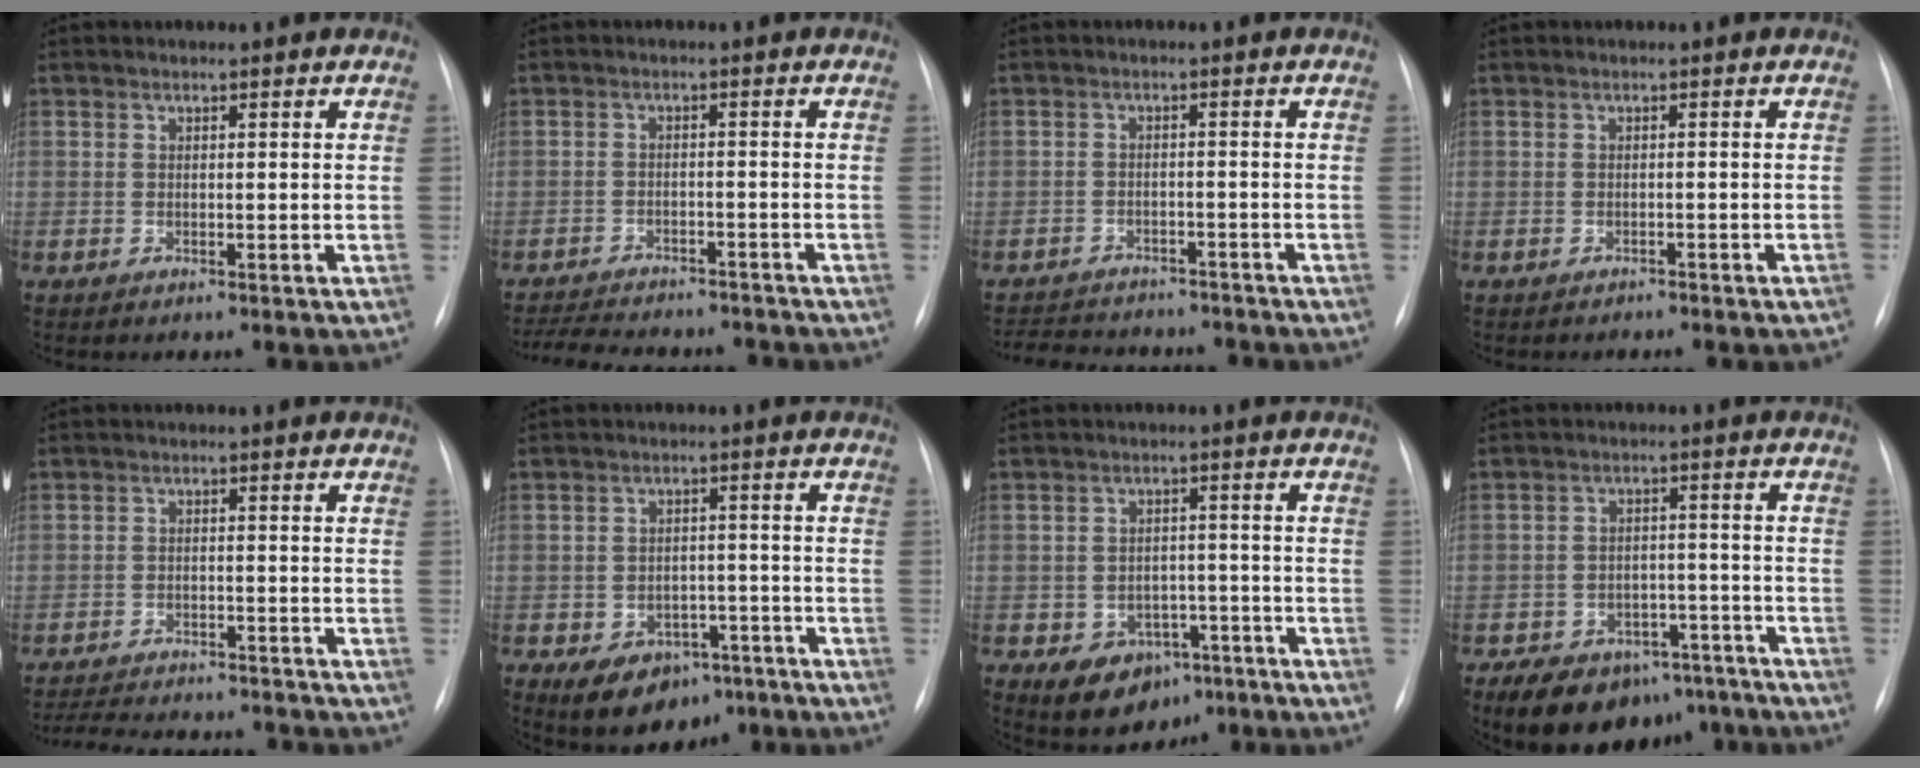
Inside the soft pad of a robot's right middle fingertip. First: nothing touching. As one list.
[{"total": 14.0, "force": [-12.7, 3.4, 4.8], "torque": [-0.099, 0.001, -0.169]}, {"total": 12.1, "force": [-10.9, 4.2, 3.4], "torque": [-0.065, 0.010, -0.140]}, {"total": 1.7, "force": [-1.5, 0.4, 0.6], "torque": [-0.012, 0.002, -0.014]}, {"total": 13.3, "force": [-12.3, 2.6, 4.4], "torque": [-0.087, -0.002, -0.167]}, {"total": 9.1, "force": [-5.3, 6.2, 4.2], "torque": [-0.058, 0.019, -0.067]}, {"total": 8.2, "force": [-4.4, 6.0, 3.5], "torque": [-0.052, 0.017, -0.055]}, {"total": 13.5, "force": [-10.1, 7.5, 5.0], "torque": [-0.066, 0.021, -0.138]}]